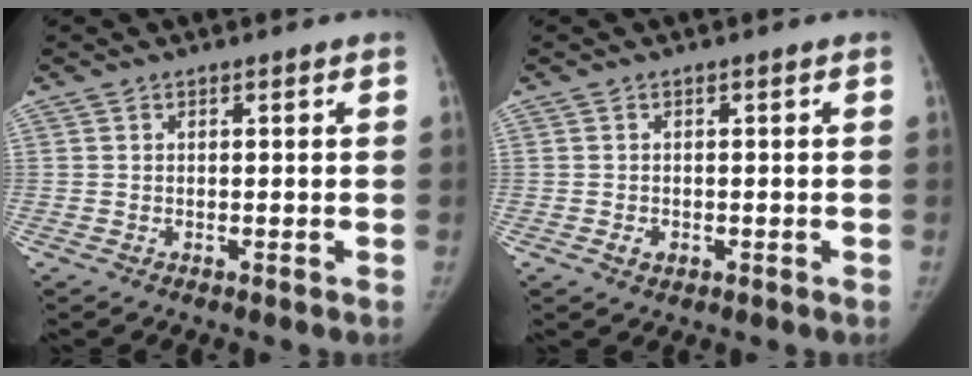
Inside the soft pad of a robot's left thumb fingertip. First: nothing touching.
{"total": 1.6, "force": [-0.5, 1.2, 0.9], "torque": [-0.011, 0.001, -0.005]}